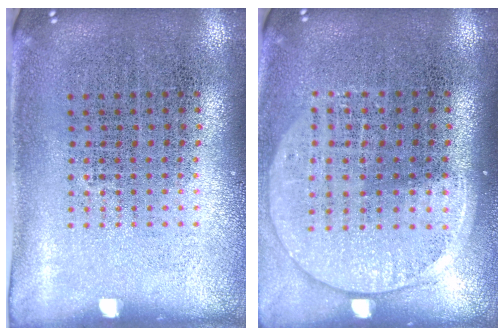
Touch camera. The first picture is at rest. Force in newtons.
{"total": 1.4, "press": 1.3, "slide": 0.6}